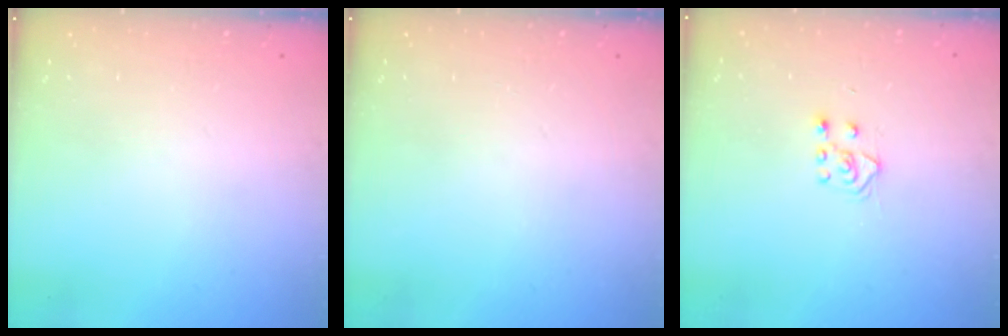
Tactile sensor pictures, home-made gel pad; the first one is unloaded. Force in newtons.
{"total": 0.0}
{"total": 4.8, "press": 4.7, "slide": 0.7}